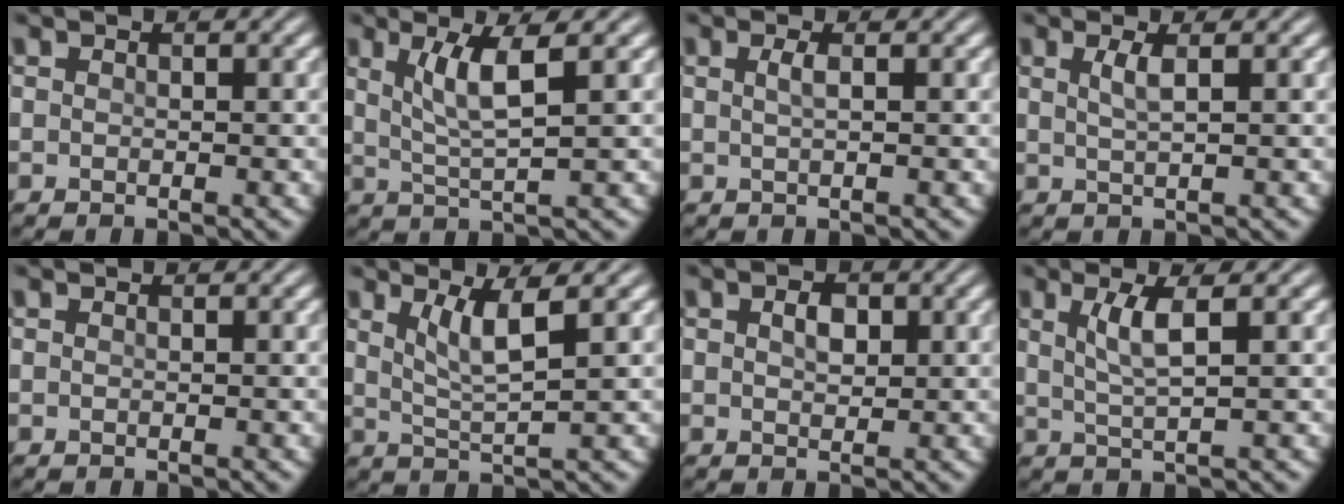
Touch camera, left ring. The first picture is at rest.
{"total": 4.1, "force": [1.4, 0.7, 3.7], "torque": [-0.074, -0.001, 0.032]}
{"total": 1.2, "force": [0.3, 0.3, 1.1], "torque": [-0.020, 0.005, 0.004]}
{"total": 1.8, "force": [0.6, 0.4, 1.6], "torque": [-0.028, 0.002, 0.009]}
{"total": 0.0}
{"total": 3.7, "force": [1.5, 0.7, 3.3], "torque": [-0.063, -0.003, 0.033]}
{"total": 2.0, "force": [0.6, 1.2, 1.4], "torque": [-0.026, 0.002, 0.009]}
{"total": 3.0, "force": [1.0, 0.6, 2.8], "torque": [-0.055, 0.000, 0.022]}